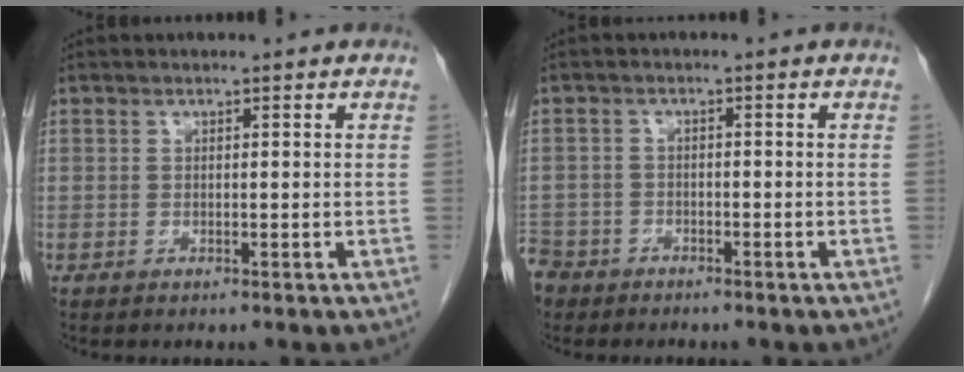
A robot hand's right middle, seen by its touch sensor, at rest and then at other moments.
{"total": 6.0, "force": [-4.5, 3.9, 0.6], "torque": [-0.027, -0.003, -0.089]}